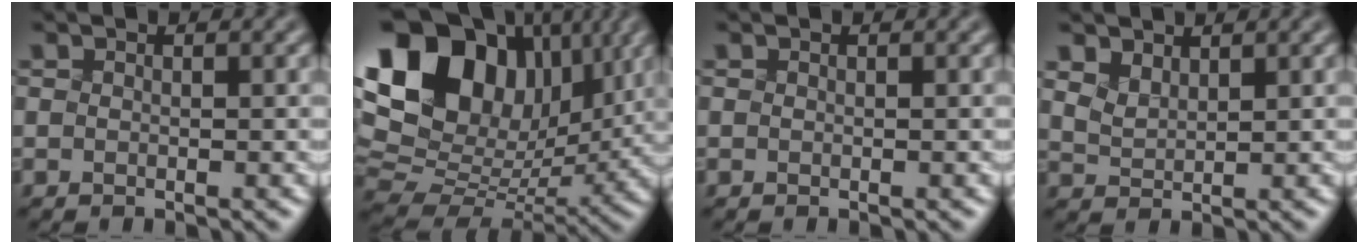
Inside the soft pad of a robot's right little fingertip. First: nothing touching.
{"total": 18.8, "force": [6.7, 12.6, 12.2], "torque": [-0.259, 0.042, 0.127]}
{"total": 0.0}
{"total": 2.0, "force": [1.6, 0.9, 0.7], "torque": [-0.028, -0.004, 0.045]}